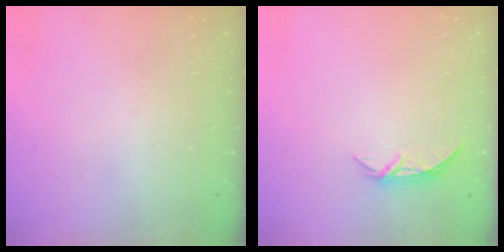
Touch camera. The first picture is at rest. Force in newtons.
{"total": 4.2, "press": 4.2, "slide": 0.5}